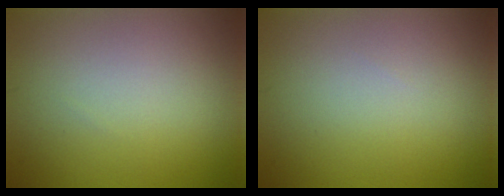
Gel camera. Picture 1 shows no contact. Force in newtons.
{"total": 0.0}